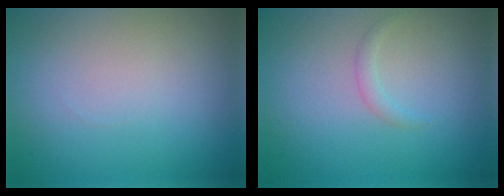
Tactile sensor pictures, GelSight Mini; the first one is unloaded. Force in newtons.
{"total": 0.9, "press": 0.9, "slide": 0.1}